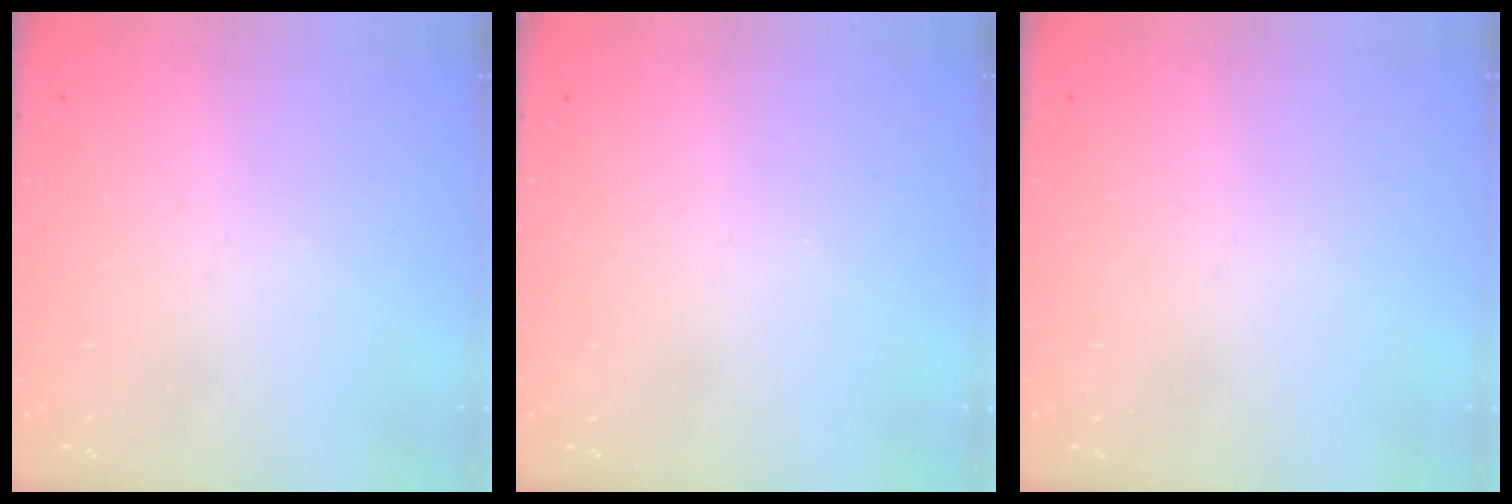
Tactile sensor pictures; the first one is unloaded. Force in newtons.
{"total": 0.0}
{"total": 0.0}